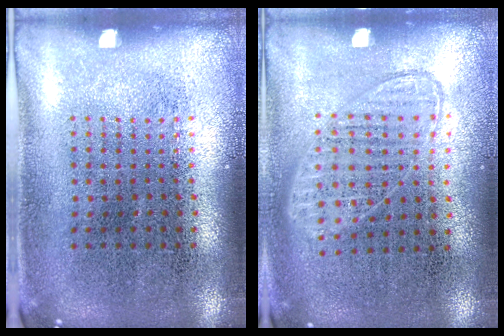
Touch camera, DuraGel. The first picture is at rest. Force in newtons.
{"total": 0.9, "press": 0.9, "slide": 0.3}